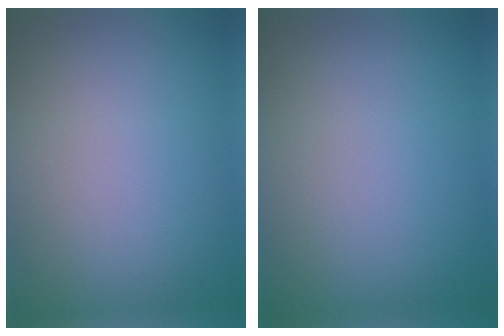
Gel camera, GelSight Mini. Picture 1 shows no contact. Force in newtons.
{"total": 0.0}